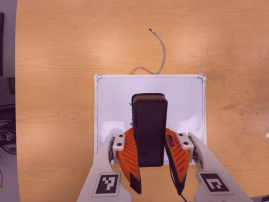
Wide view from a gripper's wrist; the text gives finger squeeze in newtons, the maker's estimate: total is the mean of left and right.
{"total": 7.0, "left": 6.0, "right": 8.1}